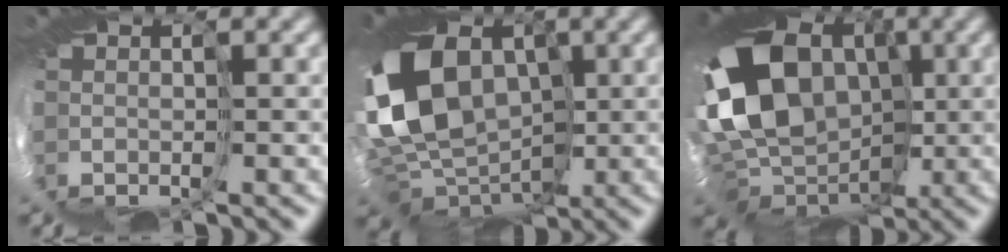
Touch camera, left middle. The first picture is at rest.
{"total": 11.8, "force": [1.8, 8.7, 7.7], "torque": [-0.164, -0.002, 0.027]}
{"total": 14.5, "force": [2.2, 11.5, 8.7], "torque": [-0.175, 0.004, 0.025]}